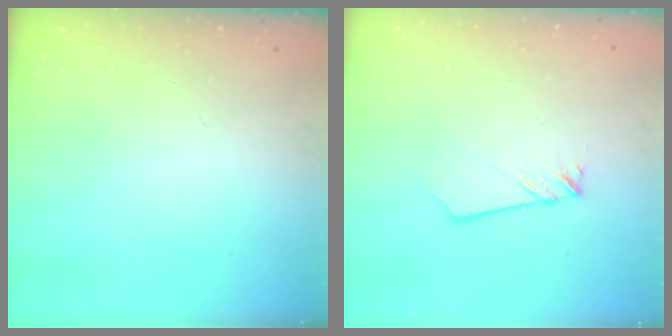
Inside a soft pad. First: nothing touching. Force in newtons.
{"total": 2.7, "press": 2.7, "slide": 0.2}